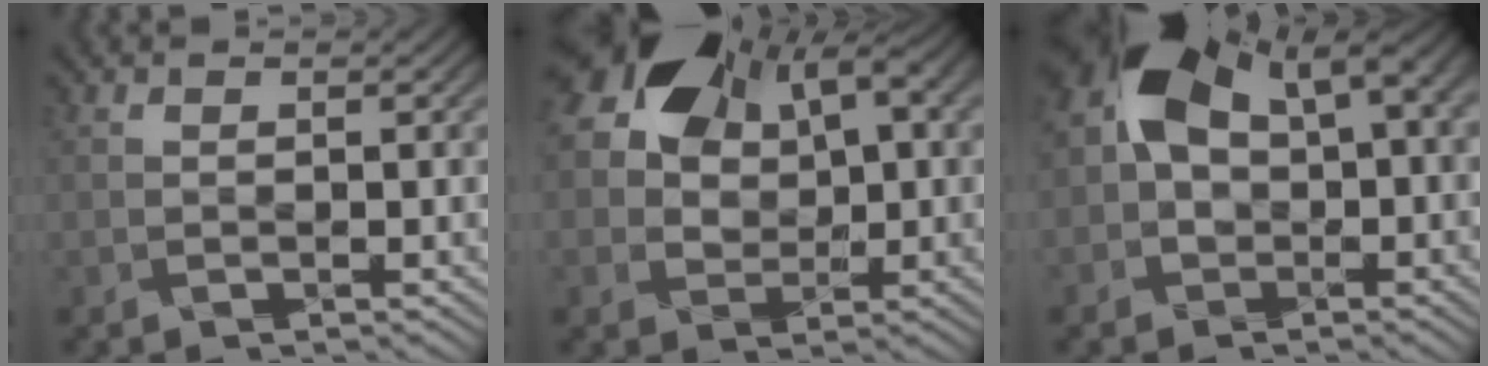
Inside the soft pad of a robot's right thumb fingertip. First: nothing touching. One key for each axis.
{"total": 13.2, "fx": 4.9, "fy": 8.8, "fz": 8.5, "tx": -0.172, "ty": 0.017, "tz": 0.090}
{"total": 13.2, "fx": 2.2, "fy": 8.3, "fz": 10.0, "tx": -0.220, "ty": -0.006, "tz": 0.034}